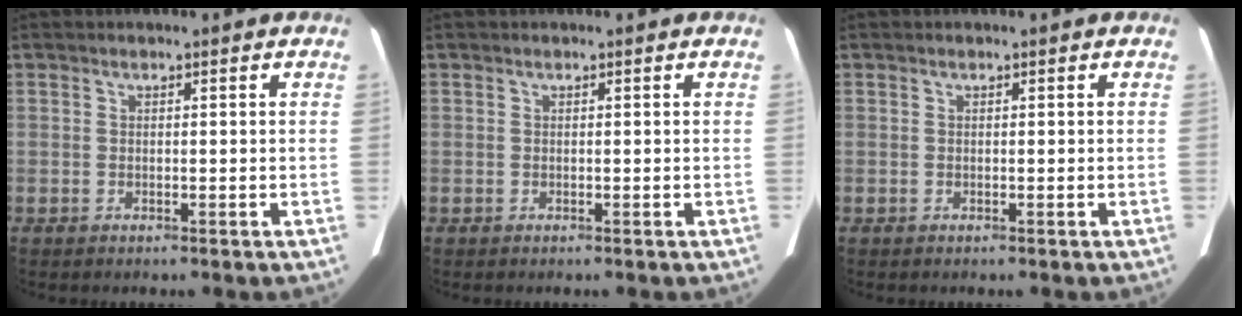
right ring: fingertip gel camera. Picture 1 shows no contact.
{"total": 0.0}
{"total": 0.0}